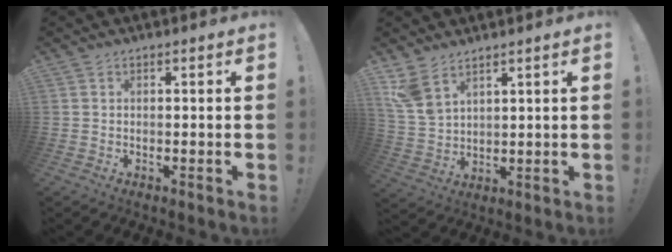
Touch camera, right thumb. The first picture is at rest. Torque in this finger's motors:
{"motor_torque": [0.21, 0.22, 0.76, 0.55, 0.06]}